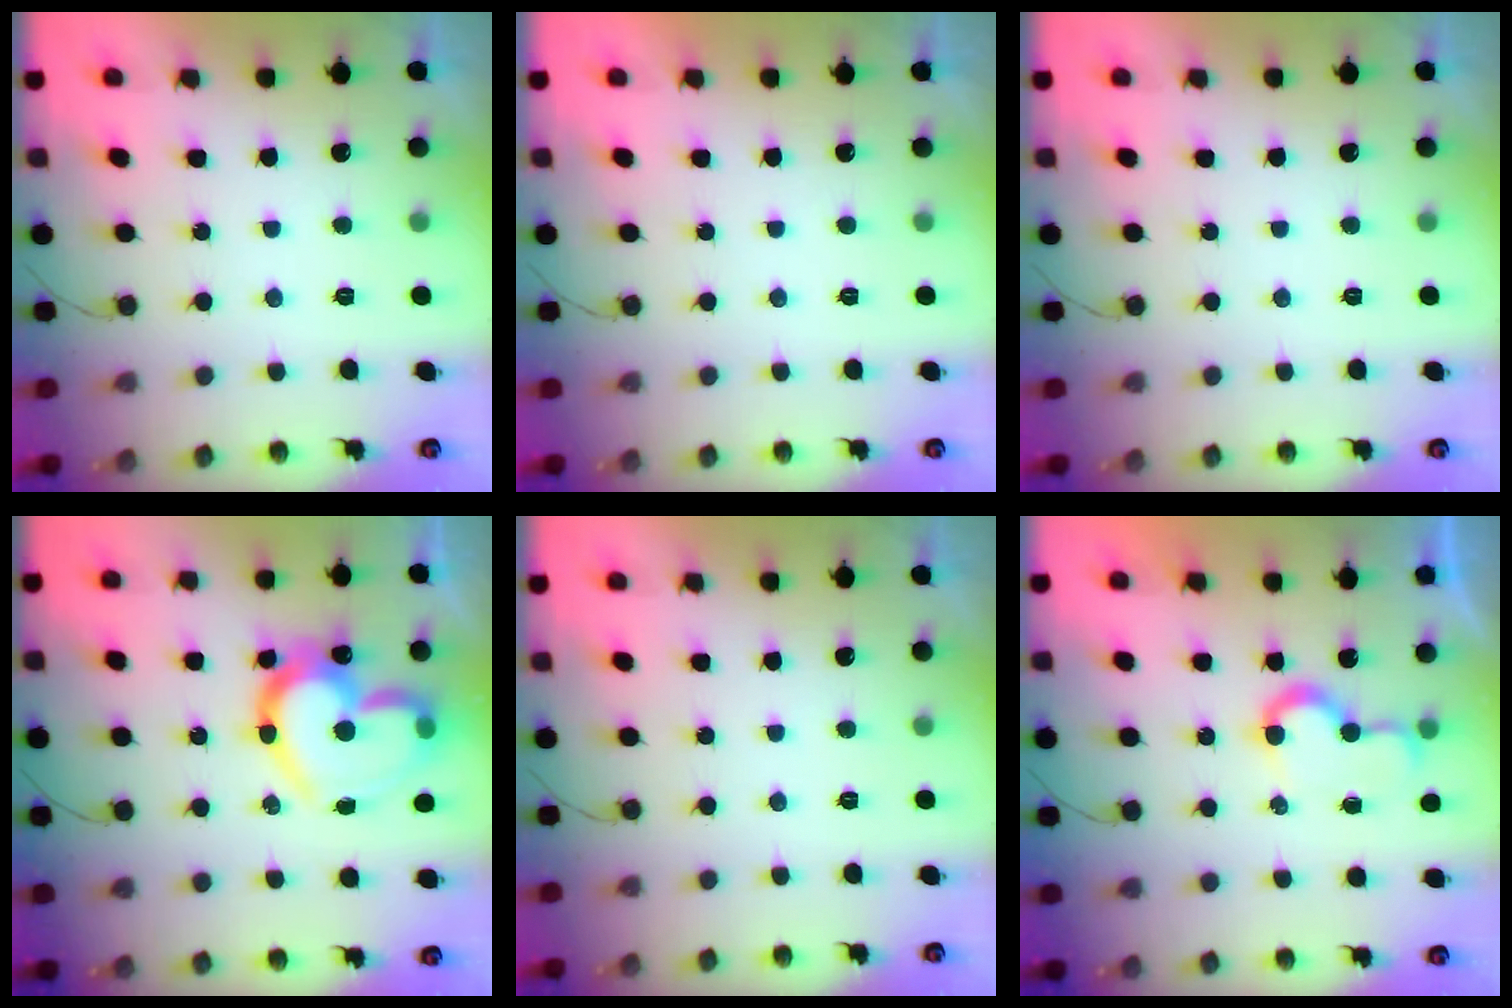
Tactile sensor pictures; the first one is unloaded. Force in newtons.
{"total": 1.7, "press": 1.7, "slide": 0.0}
{"total": 0.0}
{"total": 23.6, "press": 23.5, "slide": 2.0}
{"total": 0.0}
{"total": 7.6, "press": 7.6, "slide": 0.5}